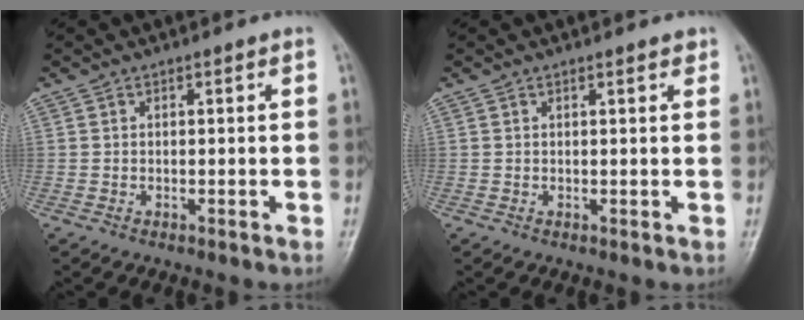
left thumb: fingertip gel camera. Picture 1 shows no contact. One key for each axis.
{"total": 1.2, "fx": 0.9, "fy": 0.4, "fz": 0.7, "tx": -0.009, "ty": -0.003, "tz": 0.010}